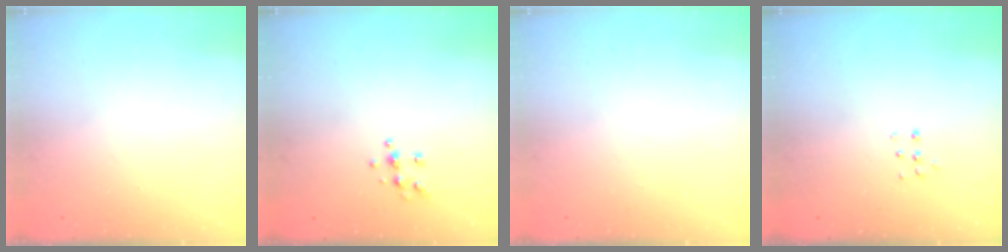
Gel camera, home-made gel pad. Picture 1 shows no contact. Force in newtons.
{"total": 6.2, "press": 6.2, "slide": 0.6}
{"total": 0.0}
{"total": 3.8, "press": 3.8, "slide": 0.6}